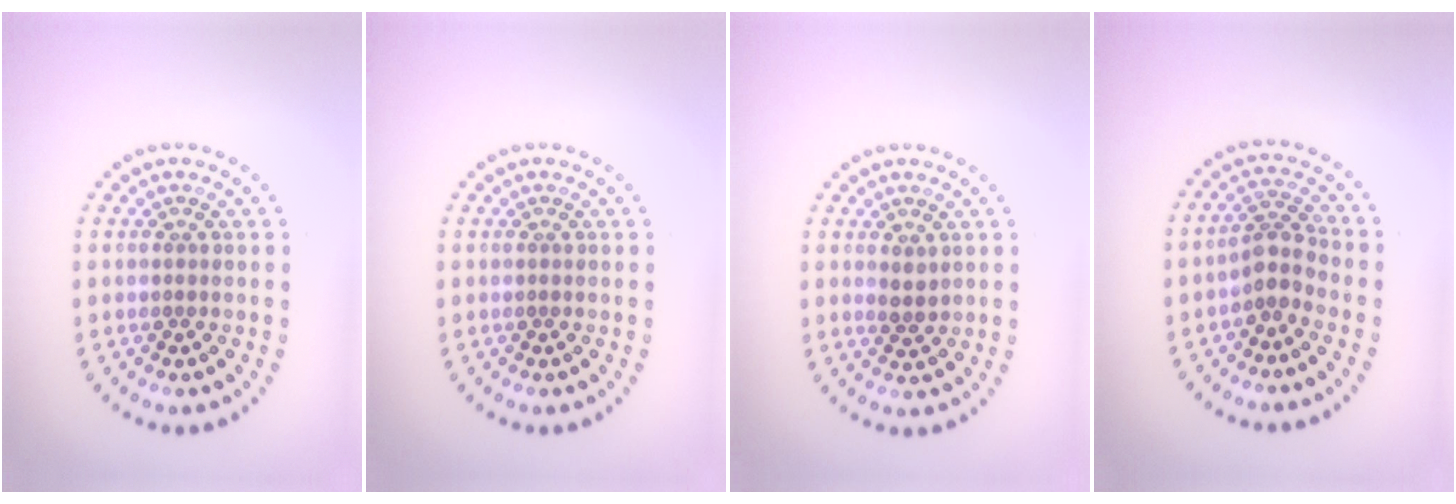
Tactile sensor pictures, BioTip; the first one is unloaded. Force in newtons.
{"total": 0.0}
{"total": 1.1, "press": 1.1, "slide": 0.4}
{"total": 2.4, "press": 1.9, "slide": 1.5}